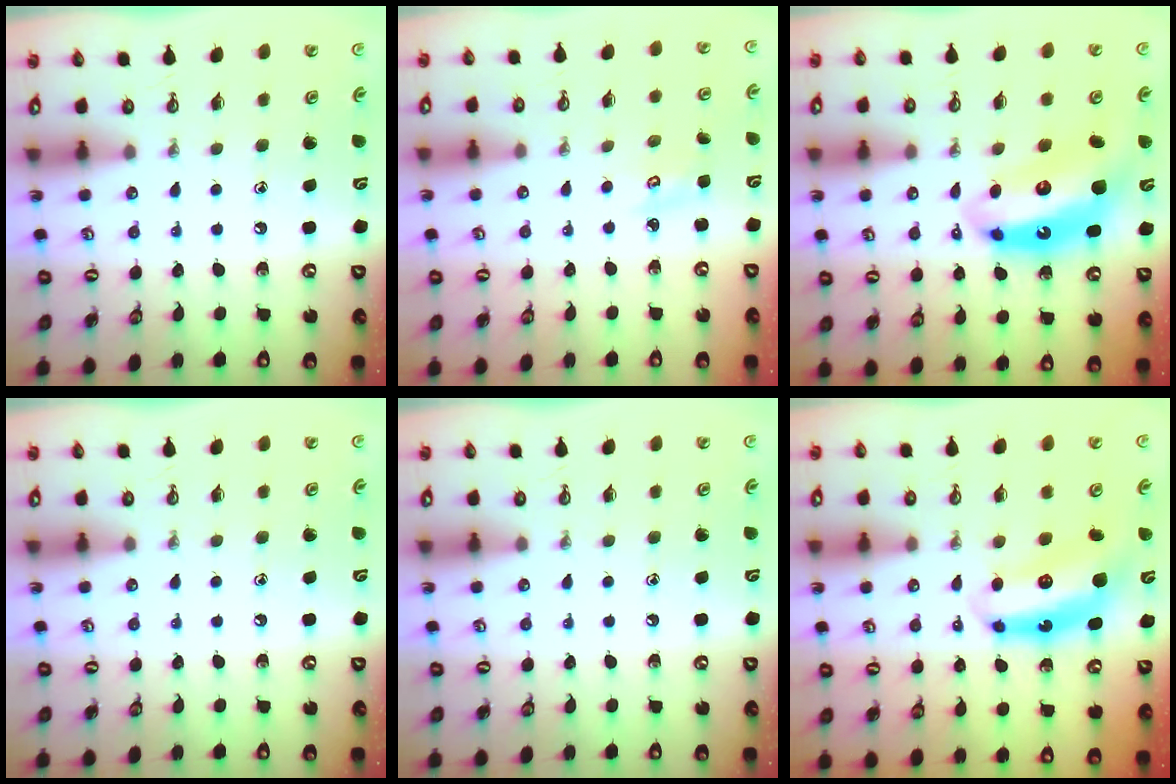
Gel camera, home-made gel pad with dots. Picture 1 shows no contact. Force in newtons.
{"total": 2.3, "press": 2.3, "slide": 0.2}
{"total": 13.8, "press": 13.7, "slide": 1.3}
{"total": 0.0}
{"total": 0.0}
{"total": 7.5, "press": 7.4, "slide": 0.7}